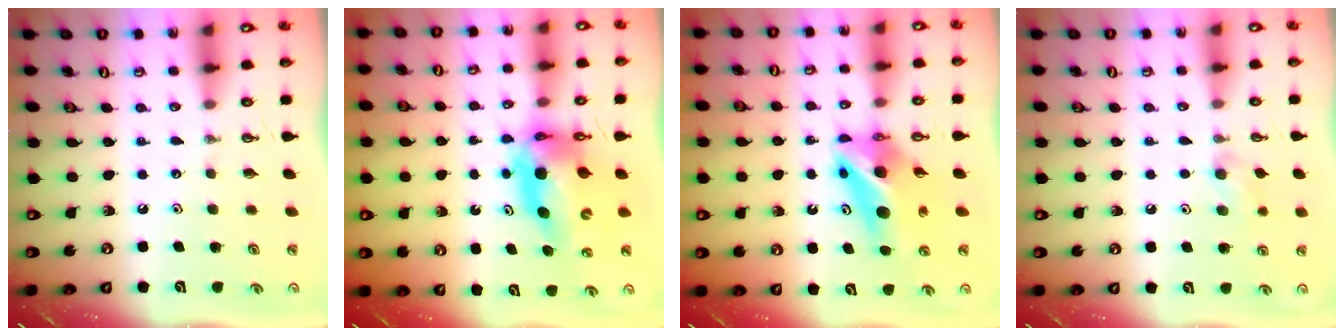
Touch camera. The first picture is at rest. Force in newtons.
{"total": 12.1, "press": 12.1, "slide": 1.2}
{"total": 11.4, "press": 11.4, "slide": 1.0}
{"total": 6.1, "press": 5.9, "slide": 1.6}